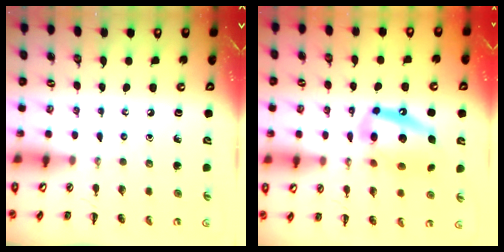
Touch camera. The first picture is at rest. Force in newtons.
{"total": 15.3, "press": 14.9, "slide": 3.3}